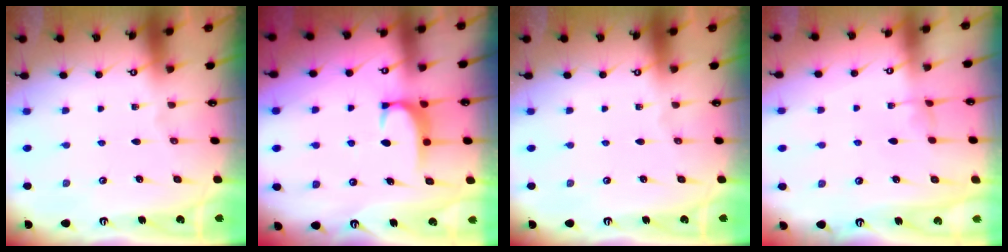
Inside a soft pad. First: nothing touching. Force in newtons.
{"total": 1.6, "press": 1.5, "slide": 0.5}
{"total": 0.0}
{"total": 2.5, "press": 2.5, "slide": 0.2}